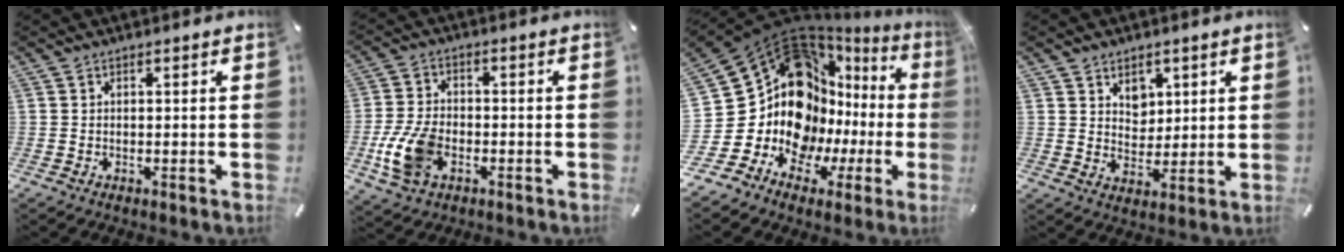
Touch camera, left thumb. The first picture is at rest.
{"total": 10.7, "force": [-3.3, 7.2, 7.1], "torque": [-0.154, 0.009, -0.056]}
{"total": 20.1, "force": [4.5, 15.4, 12.1], "torque": [-0.231, -0.105, 0.109]}
{"total": 6.0, "force": [3.2, 5.0, 0.9], "torque": [-0.006, -0.017, 0.053]}